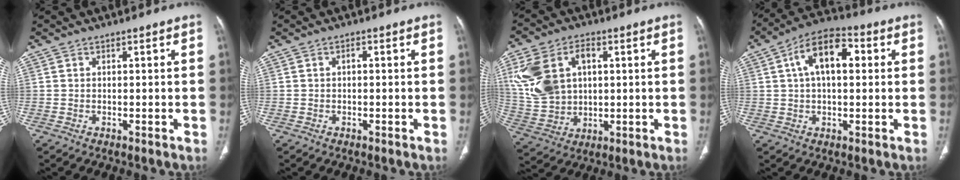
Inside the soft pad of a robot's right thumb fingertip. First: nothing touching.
{"total": 0.7, "force": [-0.1, 0.4, 0.5], "torque": [-0.009, 0.002, -0.004]}
{"total": 15.2, "force": [3.8, 10.6, 10.2], "torque": [-0.198, 0.009, 0.084]}
{"total": 11.5, "force": [2.8, 6.1, 9.4], "torque": [-0.153, 0.025, 0.039]}